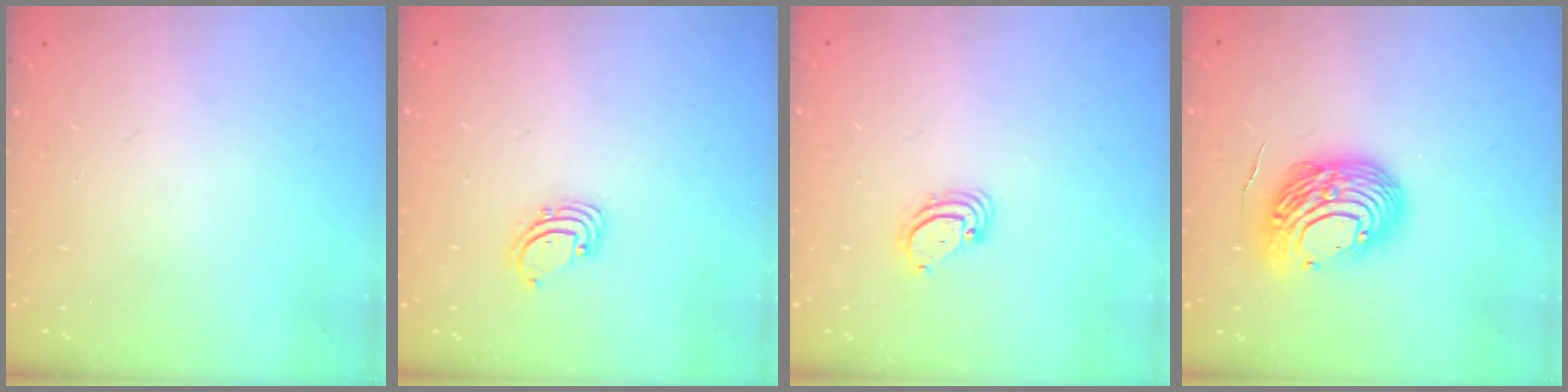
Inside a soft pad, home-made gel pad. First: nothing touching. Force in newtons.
{"total": 1.4, "press": 1.4, "slide": 0.1}
{"total": 3.9, "press": 3.9, "slide": 0.2}
{"total": 13.1, "press": 12.9, "slide": 2.2}